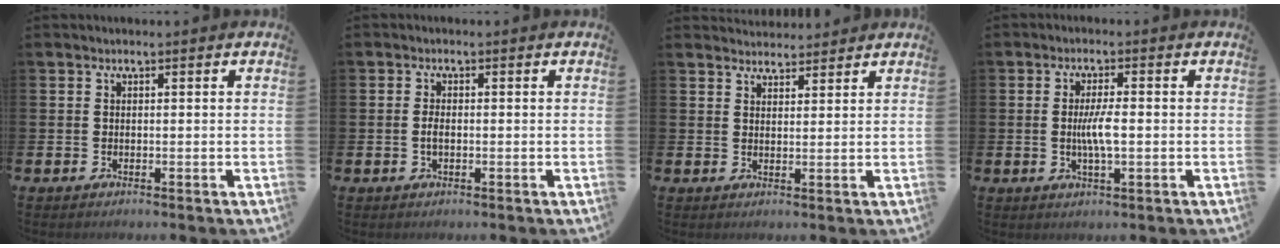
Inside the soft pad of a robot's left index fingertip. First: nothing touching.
{"total": 1.6, "force": [-0.2, 0.8, 1.4], "torque": [-0.018, 0.000, -0.007]}
{"total": 3.0, "force": [2.9, 0.7, -0.4], "torque": [0.003, -0.013, 0.054]}
{"total": 3.7, "force": [-0.2, 0.9, 3.6], "torque": [-0.059, -0.002, -0.008]}